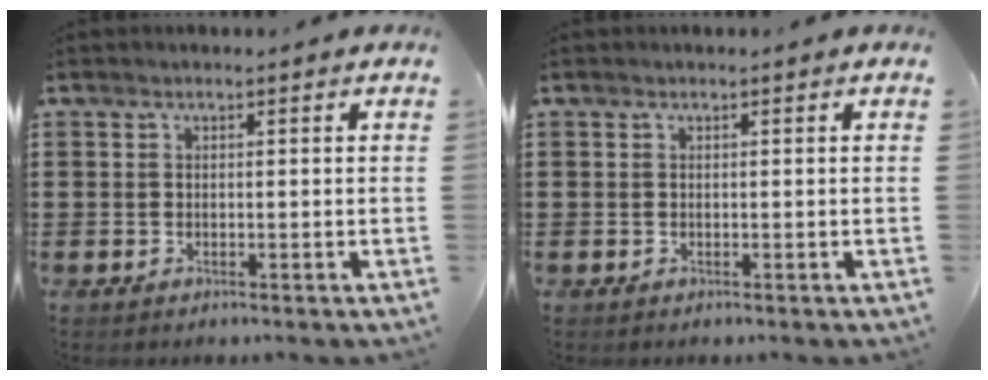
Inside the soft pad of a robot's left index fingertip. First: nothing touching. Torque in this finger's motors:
{"motor_torque": [0.00, 0.00, 0.00, 0.00]}